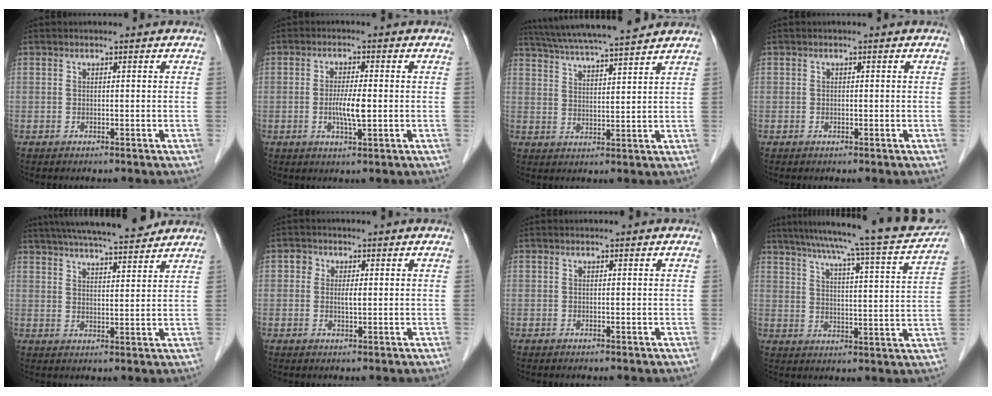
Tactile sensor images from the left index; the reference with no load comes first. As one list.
[{"total": 4.3, "force": [-0.6, 0.5, 4.2], "torque": [-0.084, -0.006, -0.011]}, {"total": 15.0, "force": [13.3, 0.5, 6.8], "torque": [-0.125, 0.027, 0.207]}, {"total": 0.0}, {"total": 15.7, "force": [13.8, 1.8, 7.2], "torque": [-0.122, 0.026, 0.206]}, {"total": 2.3, "force": [0.2, 1.4, 1.8], "torque": [-0.029, 0.005, 0.002]}, {"total": 0.0}, {"total": 21.1, "force": [18.5, 0.1, 10.2], "torque": [-0.162, -0.023, 0.242]}]